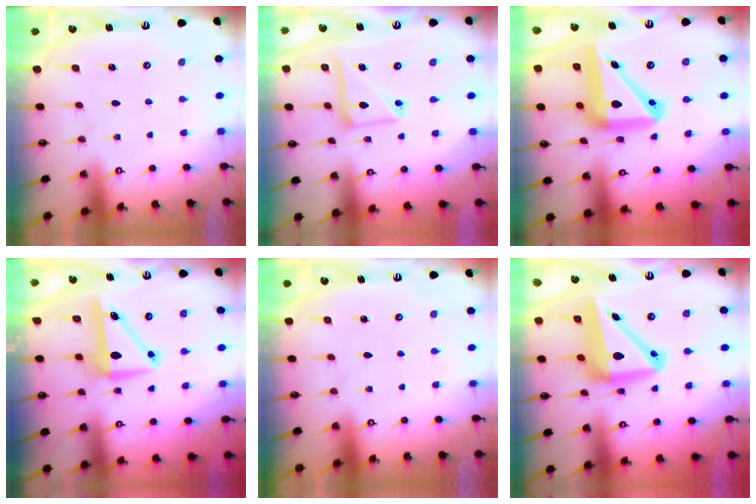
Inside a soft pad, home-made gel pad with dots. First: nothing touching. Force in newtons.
{"total": 12.3, "press": 12.2, "slide": 1.3}
{"total": 18.8, "press": 18.6, "slide": 2.9}
{"total": 7.8, "press": 7.6, "slide": 1.7}
{"total": 0.0}
{"total": 15.2, "press": 14.9, "slide": 3.1}